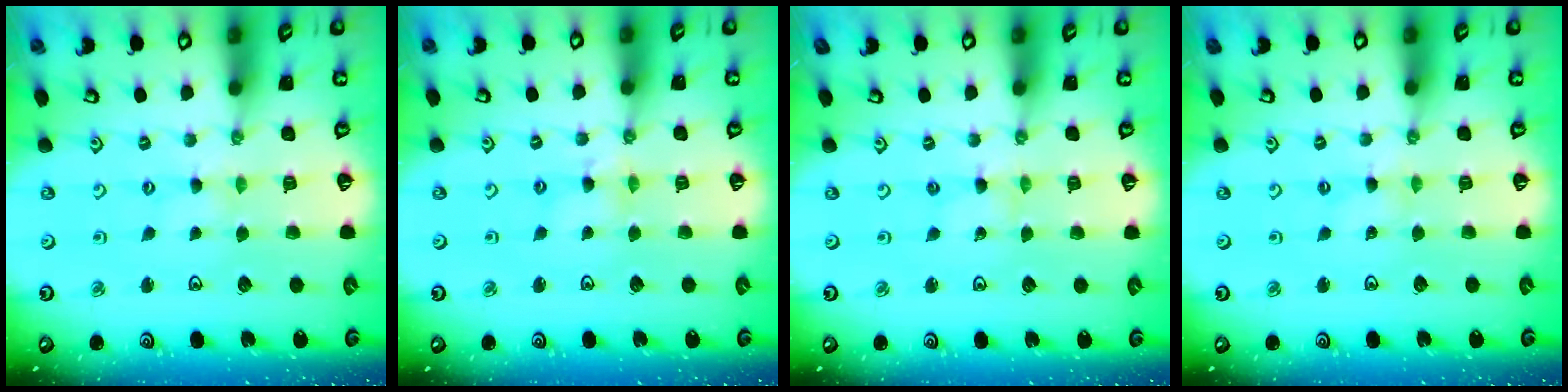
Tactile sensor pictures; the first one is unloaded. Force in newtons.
{"total": 2.8, "press": 2.8, "slide": 0.3}
{"total": 1.3, "press": 1.3, "slide": 0.1}
{"total": 1.2, "press": 1.1, "slide": 0.3}